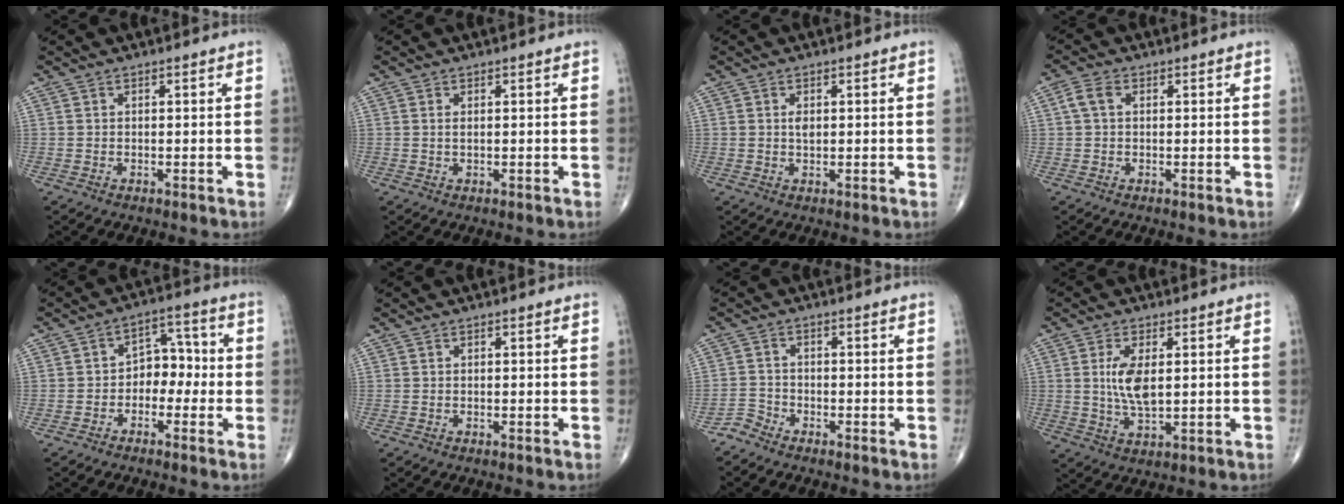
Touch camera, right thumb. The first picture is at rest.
{"total": 0.9, "force": [0.2, 0.3, 0.8], "torque": [-0.018, -0.001, 0.006]}
{"total": 1.7, "force": [0.3, 0.9, 1.4], "torque": [-0.024, -0.002, 0.007]}
{"total": 3.1, "force": [0.6, 2.0, 2.2], "torque": [-0.050, 0.011, 0.012]}
{"total": 6.5, "force": [-1.4, 4.8, 4.2], "torque": [-0.027, 0.035, -0.035]}
{"total": 0.0}
{"total": 2.3, "force": [-2.2, 0.7, -0.2], "torque": [0.008, -0.003, -0.050]}
{"total": 7.2, "force": [1.1, 3.1, 6.4], "torque": [-0.128, -0.012, 0.024]}